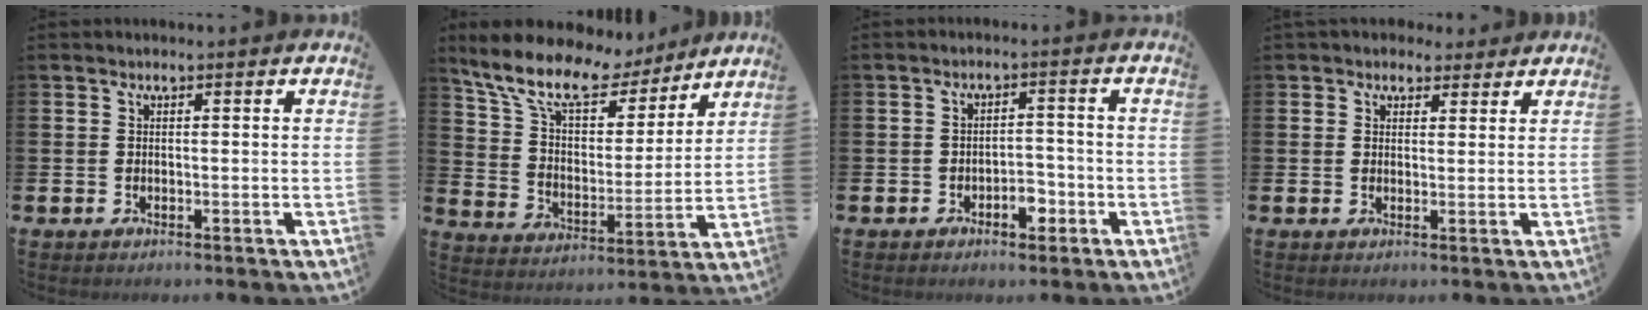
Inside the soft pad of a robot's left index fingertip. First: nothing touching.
{"total": 12.3, "force": [10.2, 4.6, 5.0], "torque": [-0.130, -0.058, 0.178]}
{"total": 2.8, "force": [-1.7, 1.6, 1.5], "torque": [-0.023, 0.001, -0.037]}
{"total": 3.1, "force": [2.7, 1.5, -0.2], "torque": [0.017, -0.014, 0.047]}